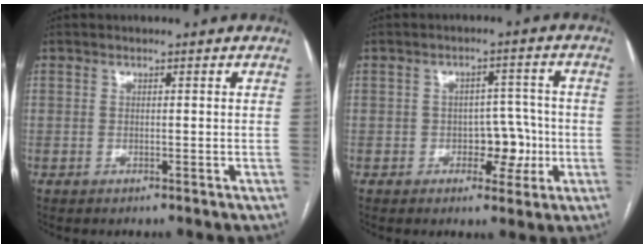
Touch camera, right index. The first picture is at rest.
{"total": 5.5, "force": [-1.5, 3.5, 4.0], "torque": [-0.047, 0.018, -0.018]}